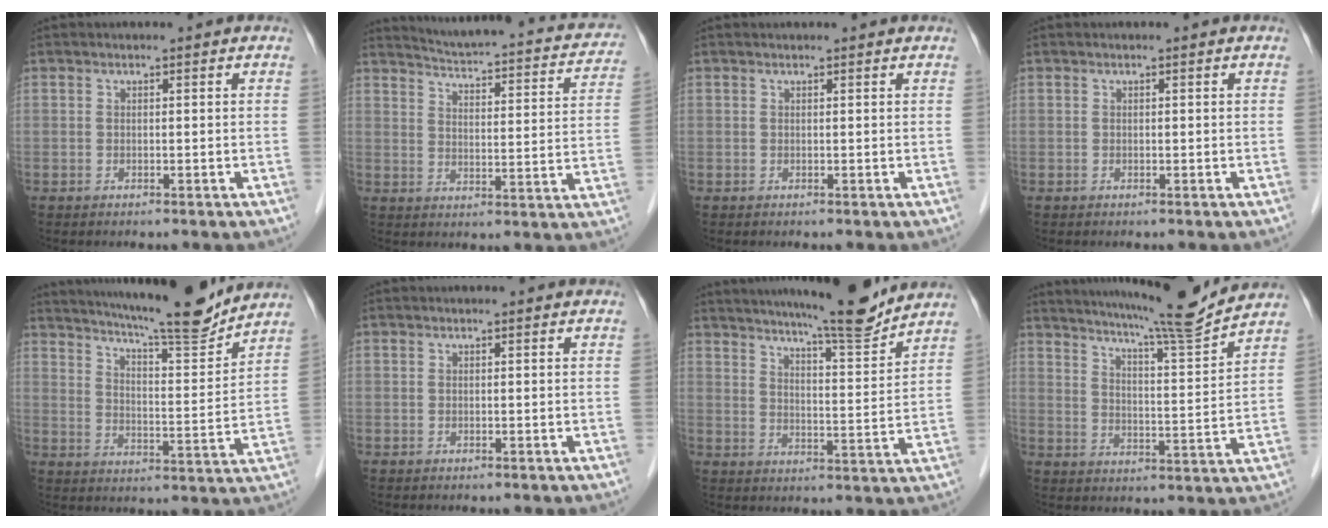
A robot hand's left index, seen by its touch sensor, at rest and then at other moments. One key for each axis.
{"total": 19.3, "fx": 16.8, "fy": 4.1, "fz": 8.6, "tx": -0.117, "ty": -0.010, "tz": 0.202}
{"total": 1.3, "fx": 1.3, "fy": 0.1, "fz": 0.3, "tx": -0.008, "ty": 0.014, "tz": 0.017}
{"total": 0.0}
{"total": 15.9, "fx": 14.5, "fy": 0.4, "fz": 6.6, "tx": -0.110, "ty": -0.017, "tz": 0.209}
{"total": 0.0}
{"total": 13.0, "fx": 11.8, "fy": -0.1, "fz": 5.6, "tx": -0.086, "ty": -0.011, "tz": 0.166}
{"total": 13.4, "fx": 12.4, "fy": -1.5, "fz": 4.8, "tx": -0.086, "ty": -0.025, "tz": 0.181}